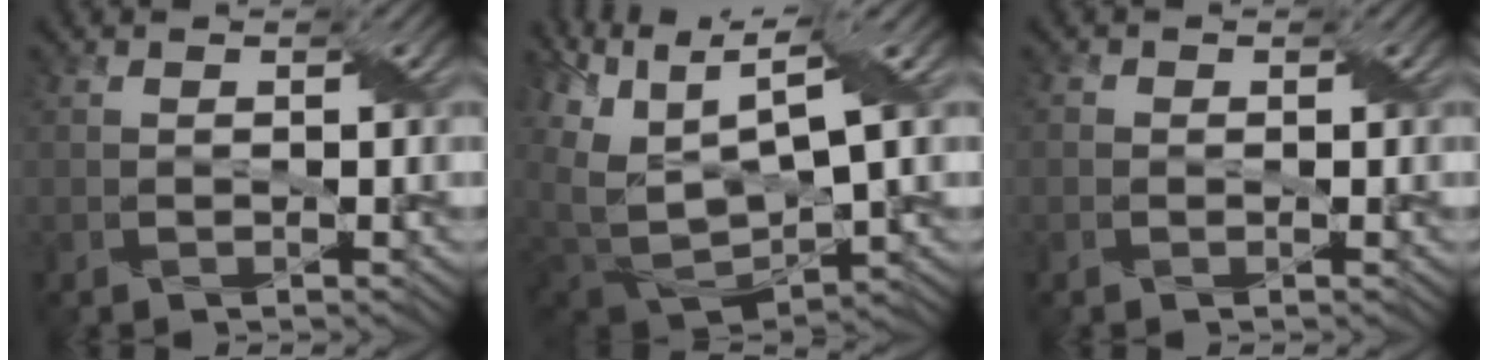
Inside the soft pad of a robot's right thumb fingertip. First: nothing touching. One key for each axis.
{"total": 12.9, "fx": 4.6, "fy": 6.6, "fz": 10.1, "tx": -0.236, "ty": -0.001, "tz": 0.105}
{"total": 0.8, "fx": -0.1, "fy": 0.7, "fz": 0.1, "tx": 0.001, "ty": -0.005, "tz": -0.002}